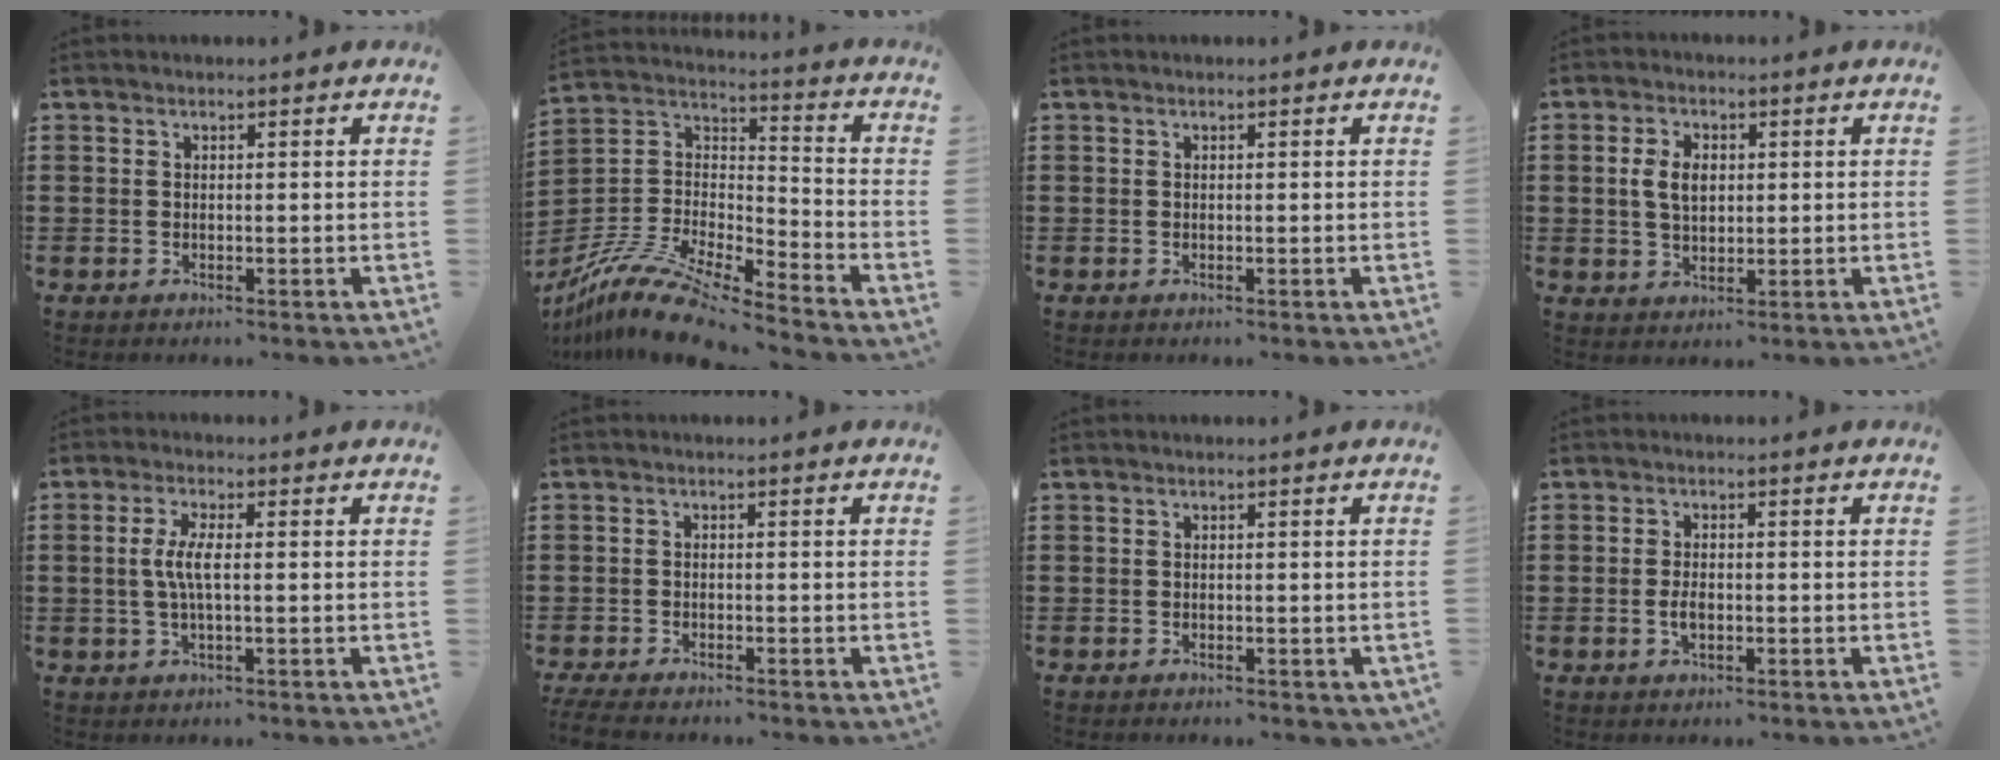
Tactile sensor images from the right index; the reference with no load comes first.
{"total": 12.7, "force": [-11.1, 2.2, 5.7], "torque": [-0.125, 0.025, -0.224]}
{"total": 0.0}
{"total": 4.5, "force": [0.6, 2.8, 3.5], "torque": [-0.081, 0.010, 0.006]}
{"total": 4.3, "force": [-0.1, 0.9, 4.2], "torque": [-0.091, -0.004, -0.009]}
{"total": 2.0, "force": [-1.9, 0.2, 0.6], "torque": [-0.018, -0.001, -0.040]}
{"total": 0.0}
{"total": 2.4, "force": [-0.5, 1.2, 1.9], "torque": [-0.044, -0.001, -0.012]}